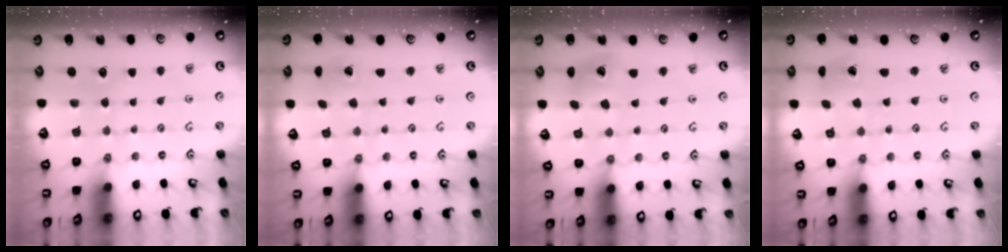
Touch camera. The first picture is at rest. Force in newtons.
{"total": 0.9, "press": 0.8, "slide": 0.4}
{"total": 11.0, "press": 10.9, "slide": 1.4}
{"total": 1.6, "press": 1.6, "slide": 0.2}